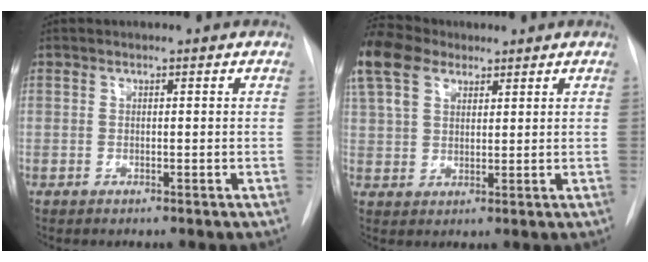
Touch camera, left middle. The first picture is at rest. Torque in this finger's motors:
{"motor_torque": [0.36, -0.35, 0.72, 0.10]}